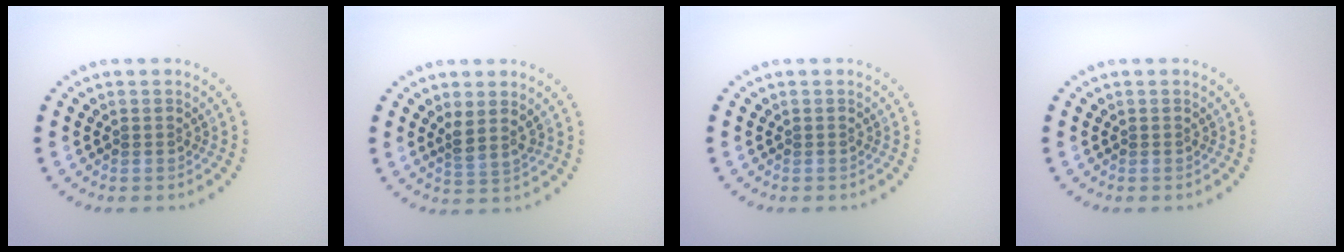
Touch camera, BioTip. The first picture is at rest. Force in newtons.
{"total": 2.0, "press": 1.5, "slide": 1.2}
{"total": 0.0}
{"total": 0.0}